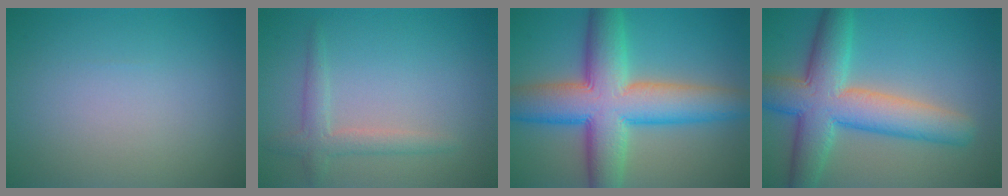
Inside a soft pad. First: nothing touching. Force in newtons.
{"total": 2.3, "press": 2.2, "slide": 0.1}
{"total": 11.5, "press": 11.5, "slide": 0.1}
{"total": 8.9, "press": 8.8, "slide": 0.3}